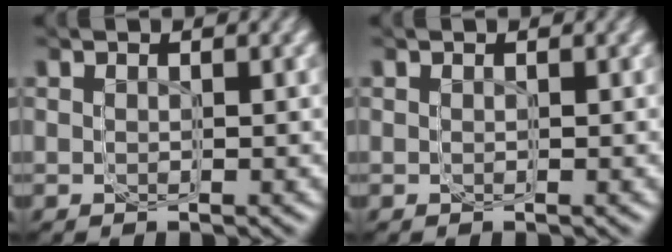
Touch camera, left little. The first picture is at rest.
{"total": 0.0}